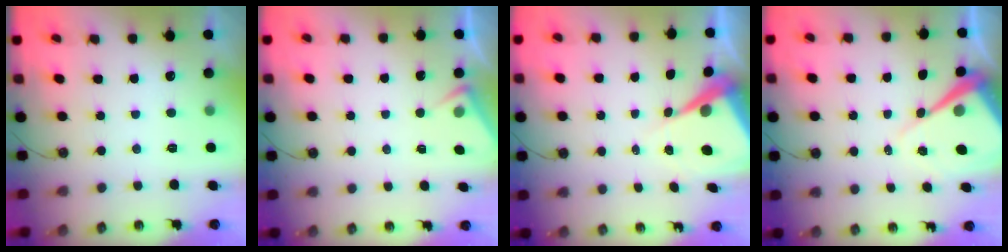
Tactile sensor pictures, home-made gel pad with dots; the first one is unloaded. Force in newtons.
{"total": 3.7, "press": 3.6, "slide": 0.5}
{"total": 9.3, "press": 9.2, "slide": 0.9}
{"total": 10.2, "press": 10.2, "slide": 0.6}